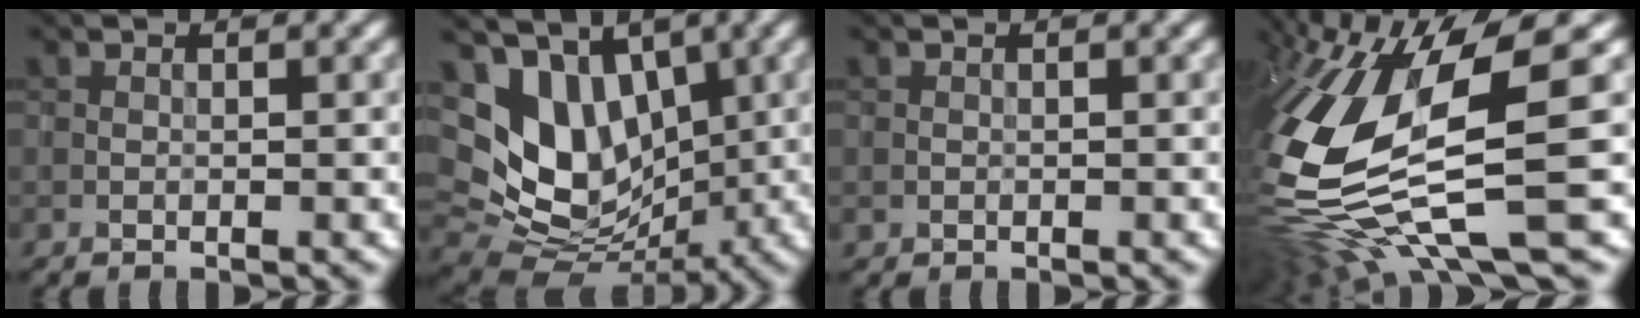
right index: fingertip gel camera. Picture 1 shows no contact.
{"total": 8.3, "force": [2.1, 6.2, 5.1], "torque": [-0.086, -0.011, 0.043]}
{"total": 0.0}
{"total": 13.9, "force": [-0.6, 4.4, 13.2], "torque": [-0.289, -0.022, 0.012]}